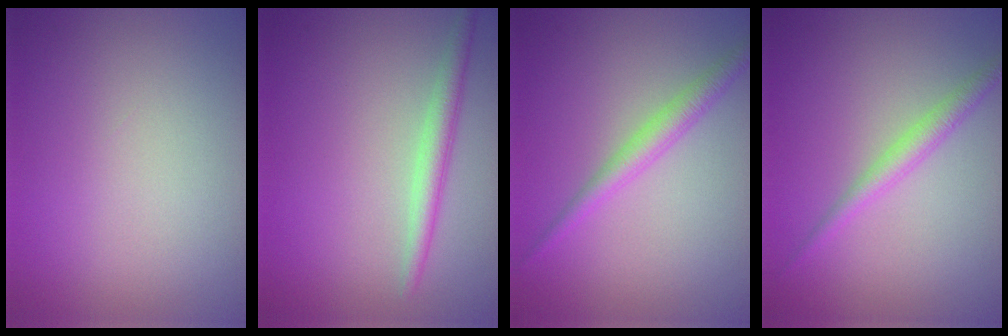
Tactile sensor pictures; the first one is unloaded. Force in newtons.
{"total": 2.3, "press": 2.3, "slide": 0.1}
{"total": 2.4, "press": 2.3, "slide": 0.2}
{"total": 2.1, "press": 2.1, "slide": 0.0}